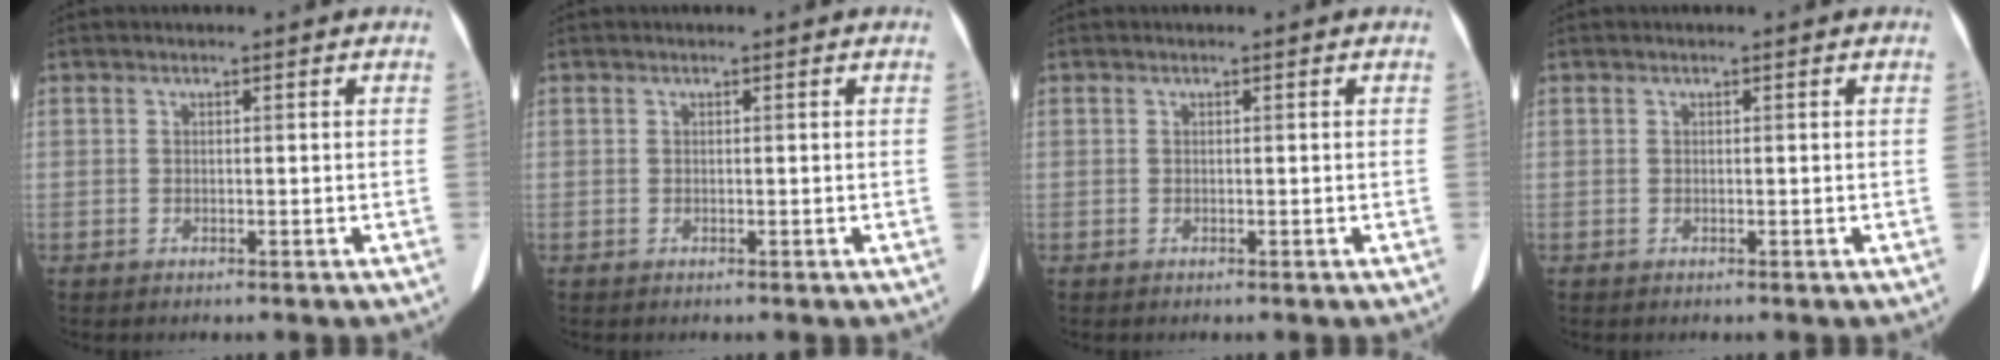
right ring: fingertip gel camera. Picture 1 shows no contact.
{"total": 0.0}
{"total": 0.0}
{"total": 0.0}